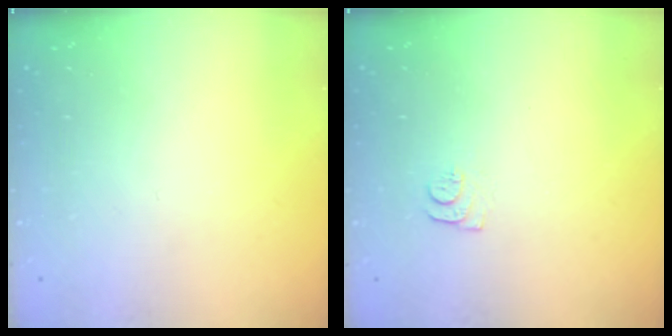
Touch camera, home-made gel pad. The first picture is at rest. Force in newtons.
{"total": 5.2, "press": 5.2, "slide": 0.7}